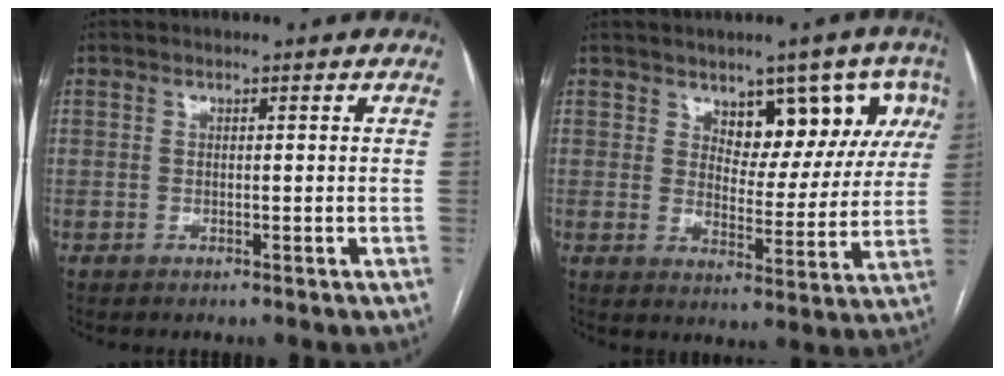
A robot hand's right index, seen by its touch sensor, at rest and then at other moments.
{"total": 9.5, "force": [5.1, 5.2, 6.2], "torque": [-0.057, 0.014, 0.075]}